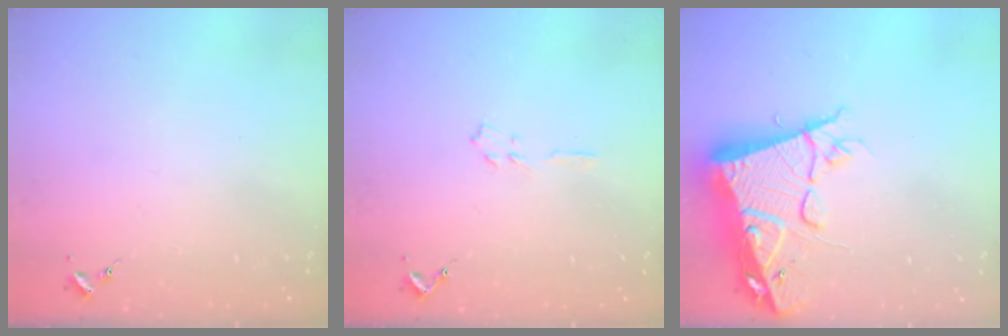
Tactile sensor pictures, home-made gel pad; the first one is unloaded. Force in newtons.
{"total": 3.2, "press": 3.1, "slide": 0.4}
{"total": 18.3, "press": 18.1, "slide": 2.1}